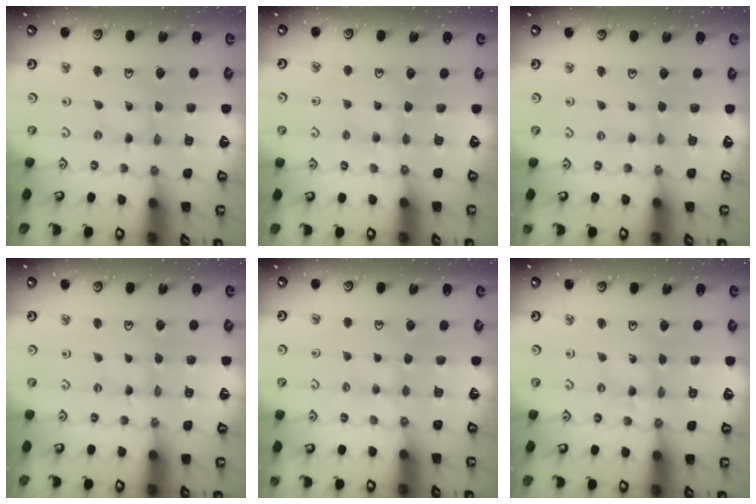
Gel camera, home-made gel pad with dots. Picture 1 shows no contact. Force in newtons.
{"total": 3.5, "press": 3.5, "slide": 0.4}
{"total": 2.0, "press": 1.9, "slide": 0.4}
{"total": 0.0}
{"total": 3.6, "press": 3.6, "slide": 0.6}
{"total": 2.0, "press": 2.0, "slide": 0.2}